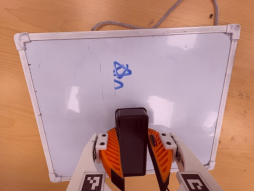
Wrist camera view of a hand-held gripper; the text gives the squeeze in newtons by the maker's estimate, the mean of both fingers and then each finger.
{"total": 9.9, "left": 10.0, "right": 9.7}